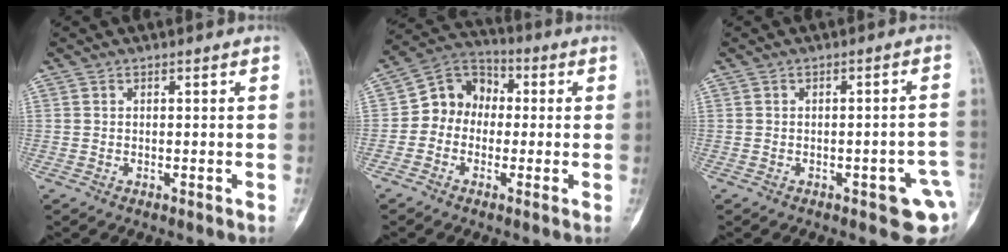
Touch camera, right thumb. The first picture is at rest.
{"total": 8.9, "force": [-0.8, 7.6, 4.6], "torque": [-0.046, 0.035, -0.033]}
{"total": 7.4, "force": [-2.7, 2.7, 6.3], "torque": [-0.061, 0.015, -0.026]}